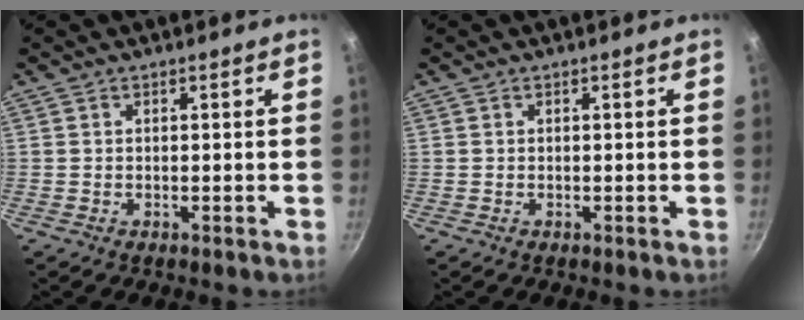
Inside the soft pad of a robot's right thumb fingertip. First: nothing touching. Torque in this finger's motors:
{"motor_torque": [-0.07, 0.05, -0.01, -0.01, 0.00]}